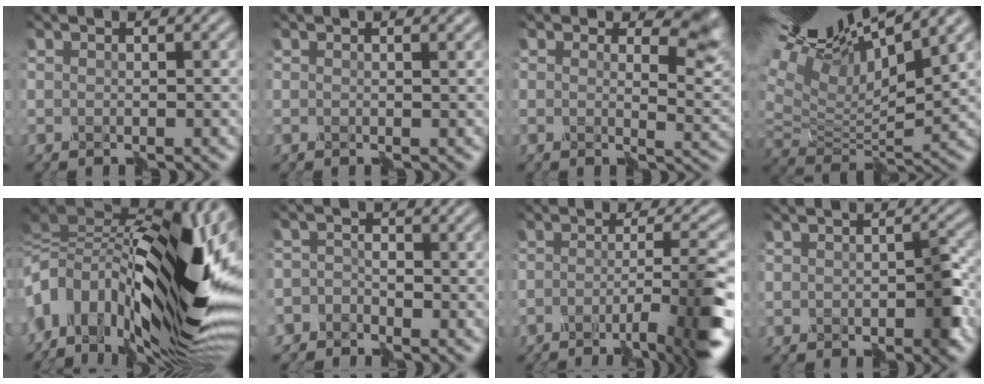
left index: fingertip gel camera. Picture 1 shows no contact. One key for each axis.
{"total": 1.1, "fx": 0.7, "fy": 0.3, "fz": 0.8, "tx": -0.007, "ty": 0.009, "tz": 0.010}
{"total": 5.4, "fx": 2.4, "fy": 3.1, "fz": 3.7, "tx": -0.054, "ty": -0.003, "tz": 0.032}
{"total": 13.3, "fx": 9.7, "fy": 3.6, "fz": 8.4, "tx": -0.198, "ty": 0.047, "tz": 0.162}
{"total": 16.8, "fx": -0.7, "fy": 7.8, "fz": 14.9, "tx": -0.262, "ty": 0.022, "tz": -0.025}
{"total": 2.4, "fx": -2.1, "fy": 0.9, "fz": -0.8, "tx": 0.019, "ty": 0.007, "tz": -0.043}
{"total": 7.3, "fx": -3.9, "fy": 1.3, "fz": 6.0, "tx": -0.088, "ty": 0.007, "tz": -0.068}
{"total": 3.3, "fx": -1.3, "fy": 1.6, "fz": 2.7, "tx": -0.045, "ty": 0.000, "tz": -0.022}